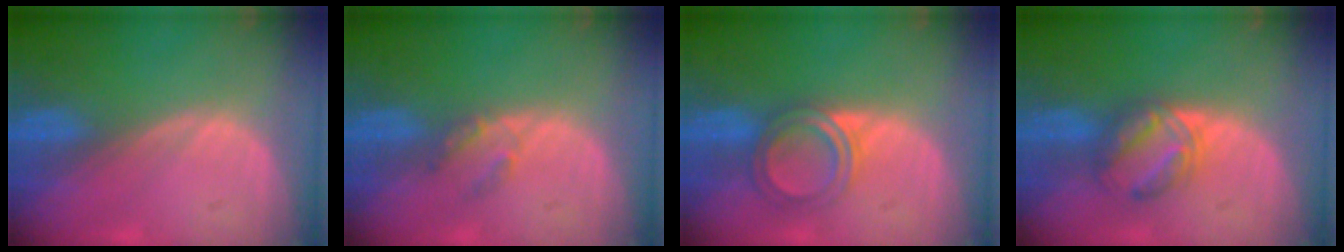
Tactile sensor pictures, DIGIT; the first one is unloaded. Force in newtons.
{"total": 2.2, "press": 2.1, "slide": 0.4}
{"total": 4.8, "press": 4.6, "slide": 1.3}
{"total": 5.8, "press": 5.5, "slide": 1.8}